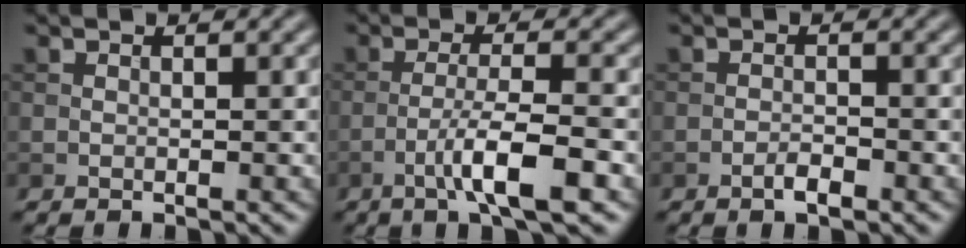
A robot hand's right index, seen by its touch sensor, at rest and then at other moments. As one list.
[{"total": 5.4, "force": [-2.4, 0.7, 4.7], "torque": [-0.082, 0.006, -0.046]}, {"total": 1.5, "force": [-0.9, 0.4, 1.1], "torque": [-0.020, 0.002, -0.019]}]